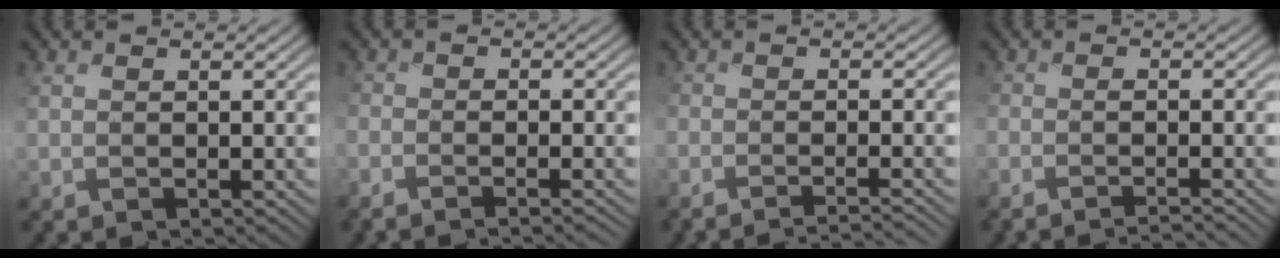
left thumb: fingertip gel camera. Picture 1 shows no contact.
{"total": 3.4, "force": [-2.6, 1.0, 1.9], "torque": [-0.031, -0.008, -0.035]}
{"total": 4.6, "force": [-3.7, 0.7, 2.7], "torque": [-0.037, -0.001, -0.051]}
{"total": 4.1, "force": [-3.3, 0.7, 2.3], "torque": [-0.034, -0.003, -0.048]}